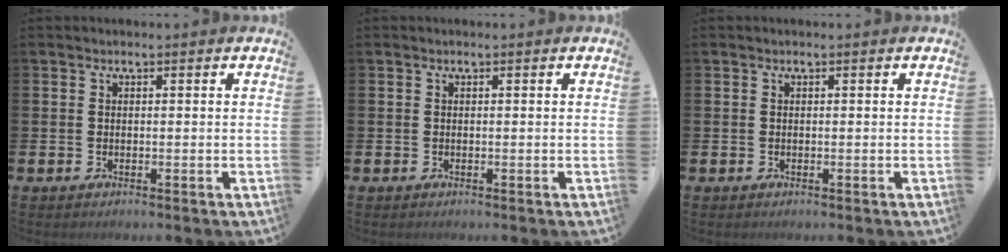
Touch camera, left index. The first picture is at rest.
{"total": 0.0}
{"total": 0.0}